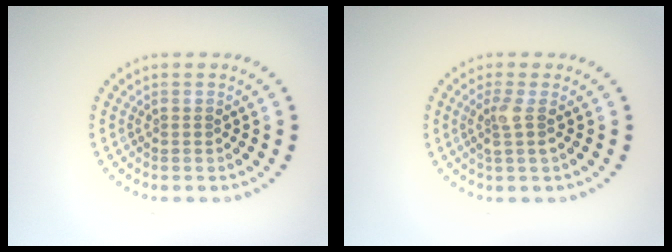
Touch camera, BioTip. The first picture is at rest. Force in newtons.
{"total": 1.9, "press": 1.5, "slide": 1.2}